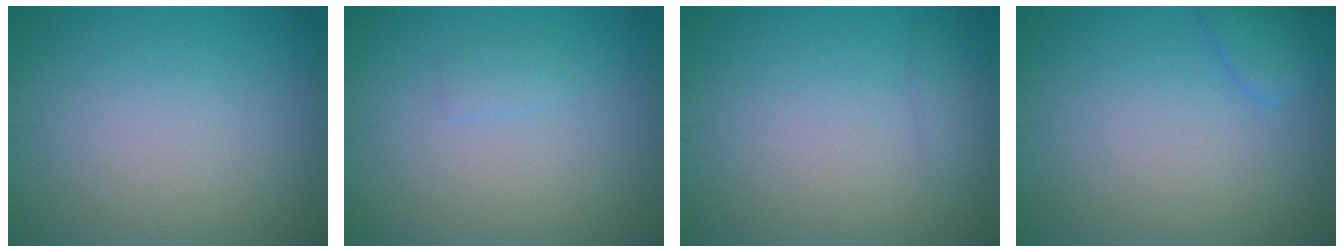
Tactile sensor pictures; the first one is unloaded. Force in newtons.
{"total": 0.7, "press": 0.7, "slide": 0.1}
{"total": 0.5, "press": 0.5, "slide": 0.1}
{"total": 1.9, "press": 1.9, "slide": 0.1}